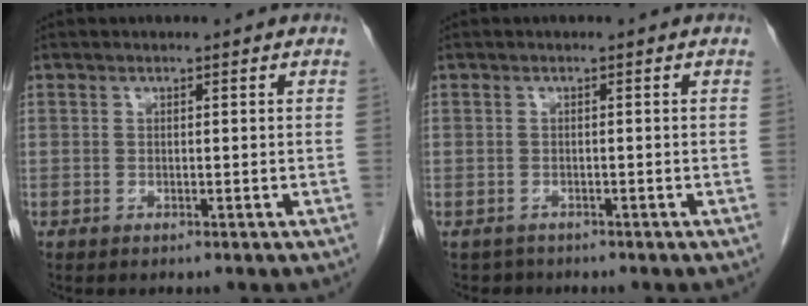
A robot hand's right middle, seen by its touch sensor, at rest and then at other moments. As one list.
[{"total": 1.7, "force": [-1.4, 0.8, -0.4], "torque": [-0.004, -0.002, -0.023]}]